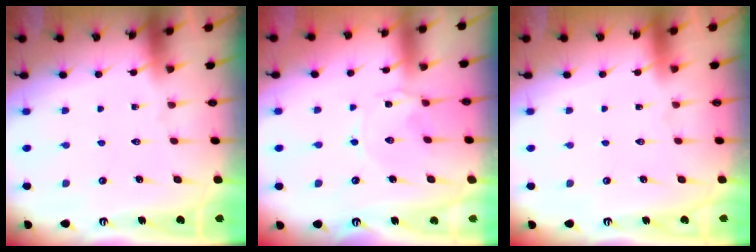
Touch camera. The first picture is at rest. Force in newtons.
{"total": 2.5, "press": 2.5, "slide": 0.4}
{"total": 1.5, "press": 1.5, "slide": 0.1}